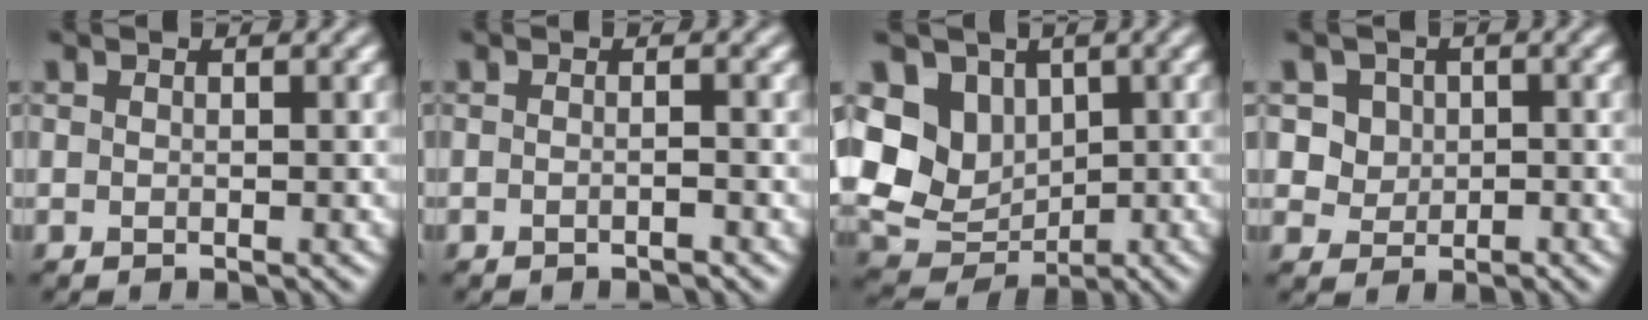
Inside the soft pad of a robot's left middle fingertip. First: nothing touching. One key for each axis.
{"total": 1.1, "fx": -0.6, "fy": 0.3, "fz": 0.9, "tx": -0.012, "ty": -0.003, "tz": -0.017}
{"total": 7.4, "fx": 1.5, "fy": 6.1, "fz": 3.9, "tx": -0.078, "ty": -0.002, "tz": 0.021}
{"total": 4.2, "fx": 1.4, "fy": 3.7, "fz": 1.6, "tx": -0.026, "ty": 0.009, "tz": 0.023}